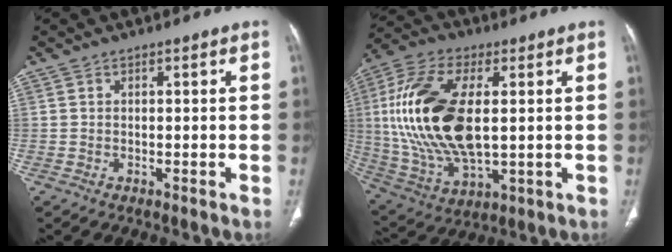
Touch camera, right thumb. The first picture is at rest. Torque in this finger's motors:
{"motor_torque": [0.65, 4.36, 2.25, 0.52, 0.69]}